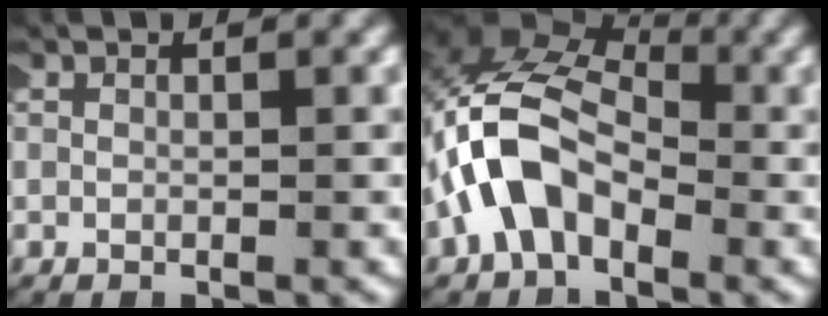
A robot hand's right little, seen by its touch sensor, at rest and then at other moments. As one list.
[{"total": 6.8, "force": [0.3, 4.8, 4.9], "torque": [-0.127, -0.002, 0.001]}]